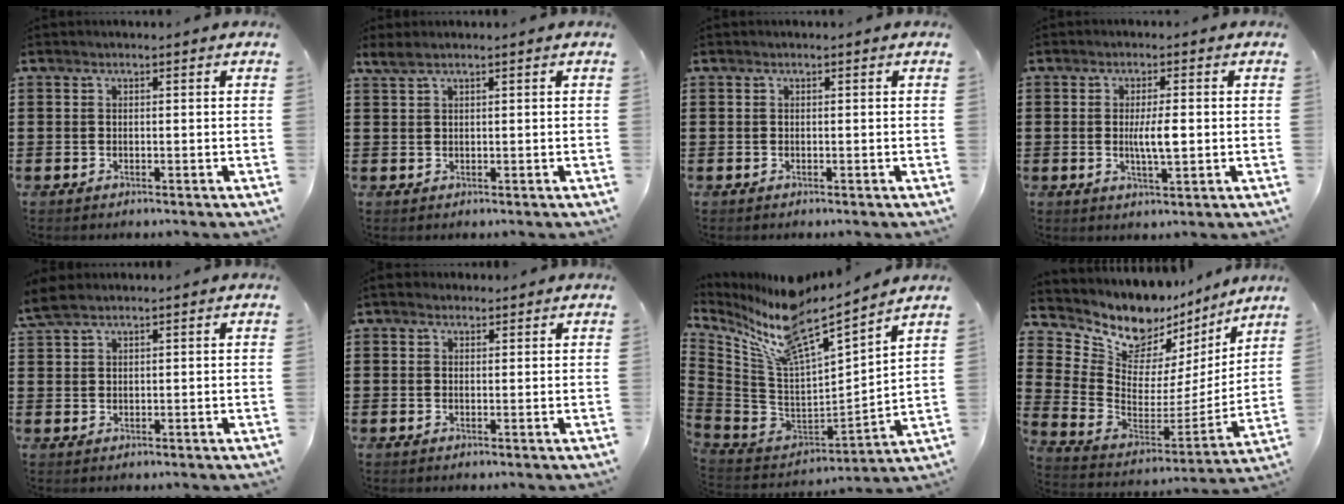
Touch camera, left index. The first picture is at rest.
{"total": 1.6, "force": [1.1, 0.2, 1.1], "torque": [-0.024, 0.001, 0.021]}
{"total": 0.0}
{"total": 4.5, "force": [0.0, 1.0, 4.4], "torque": [-0.086, -0.004, -0.004]}
{"total": 3.4, "force": [2.5, 1.1, 2.0], "torque": [-0.046, 0.006, 0.048]}
{"total": 1.7, "force": [1.5, 0.8, 0.5], "torque": [-0.012, 0.008, 0.028]}
{"total": 11.0, "force": [8.6, 1.8, 6.6], "torque": [-0.170, -0.067, 0.141]}
{"total": 8.9, "force": [7.5, 4.4, 1.6], "torque": [-0.068, -0.074, 0.133]}